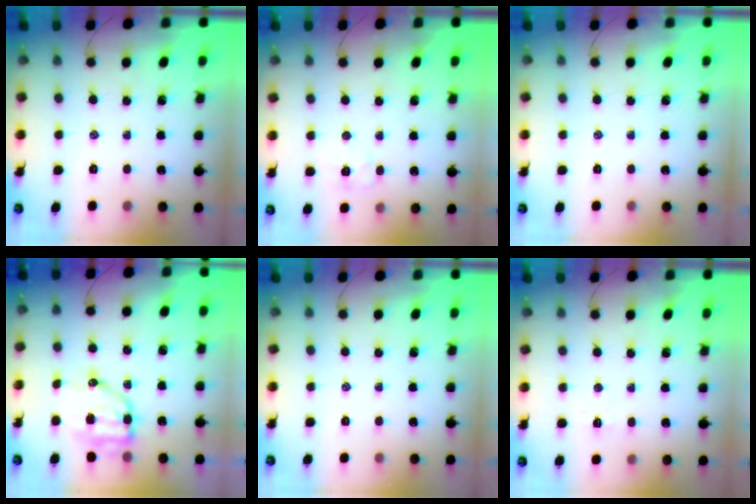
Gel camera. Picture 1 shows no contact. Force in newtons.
{"total": 5.4, "press": 5.4, "slide": 0.6}
{"total": 0.0}
{"total": 8.5, "press": 8.3, "slide": 1.6}
{"total": 0.0}
{"total": 3.7, "press": 3.7, "slide": 0.8}